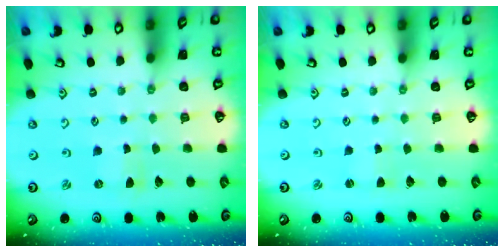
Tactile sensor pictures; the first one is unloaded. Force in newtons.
{"total": 0.0}